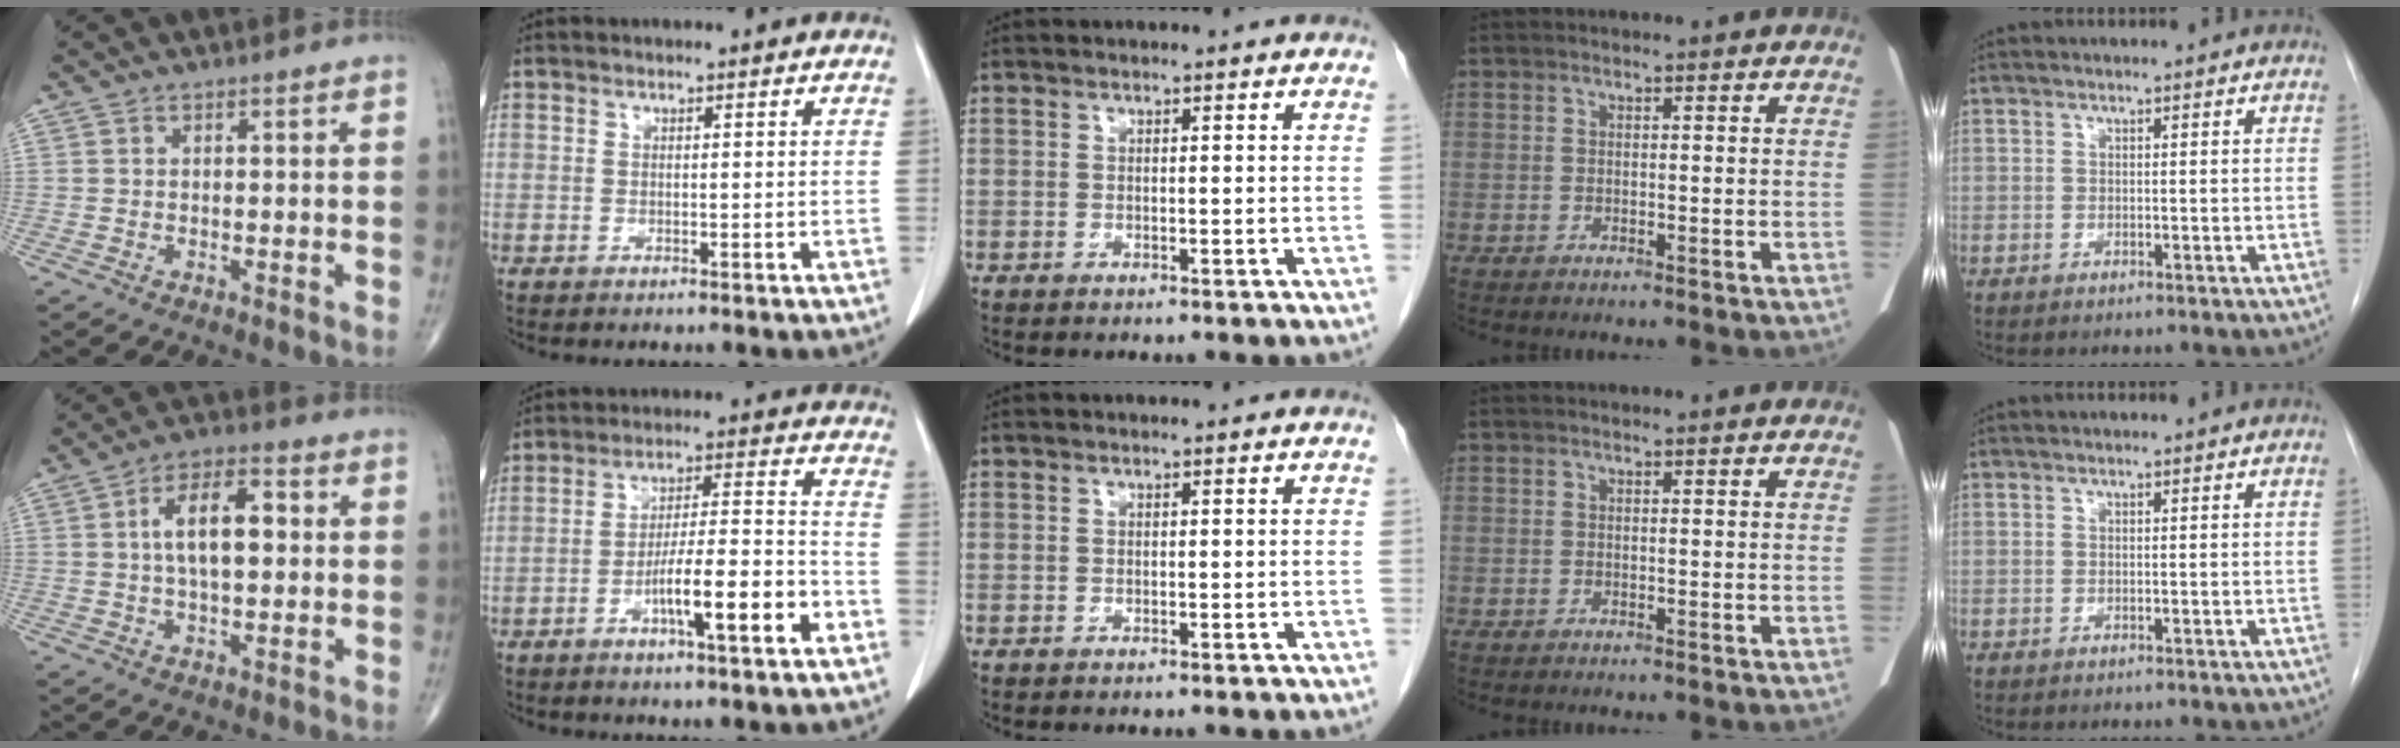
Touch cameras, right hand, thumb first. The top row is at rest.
{"thumb": {"total": 10.7, "force": [1.3, 5.2, 9.3], "torque": [-0.148, 0.018, 0.018]}, "index": {"total": 11.5, "force": [-5.1, 0.8, 10.2], "torque": [-0.164, 0.008, -0.082]}}